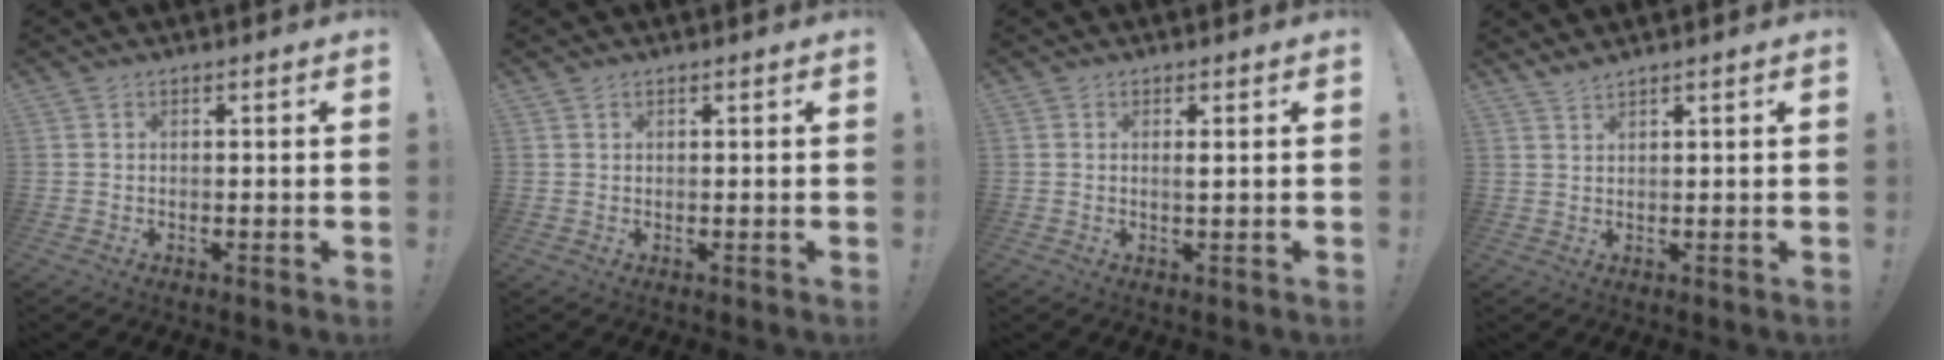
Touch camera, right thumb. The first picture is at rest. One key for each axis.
{"total": 0.5, "fx": 0.5, "fy": 0.3, "fz": 0.1, "tx": -0.001, "ty": 0.000, "tz": 0.009}
{"total": 1.1, "fx": 0.3, "fy": -0.1, "fz": 1.1, "tx": -0.014, "ty": -0.004, "tz": 0.002}
{"total": 1.8, "fx": 1.6, "fy": -0.2, "fz": 0.8, "tx": -0.025, "ty": -0.006, "tz": 0.031}